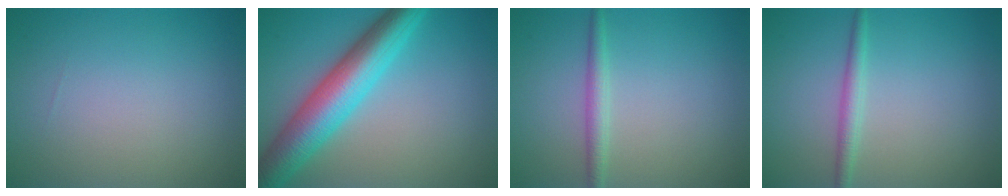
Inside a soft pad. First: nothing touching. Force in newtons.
{"total": 8.3, "press": 8.3, "slide": 0.1}
{"total": 1.8, "press": 1.8, "slide": 0.0}
{"total": 1.7, "press": 1.7, "slide": 0.1}